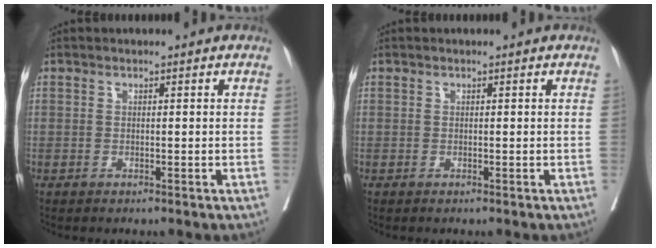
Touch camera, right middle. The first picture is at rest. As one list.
[{"total": 0.0}]